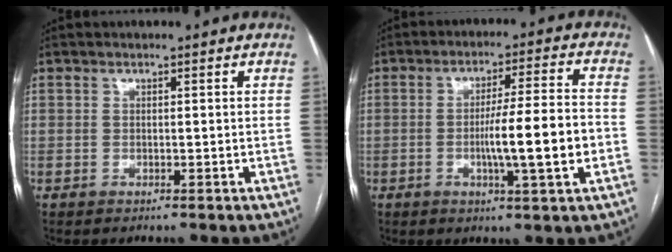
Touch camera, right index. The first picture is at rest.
{"total": 10.6, "force": [-2.3, -0.1, 10.4], "torque": [-0.168, 0.000, -0.038]}